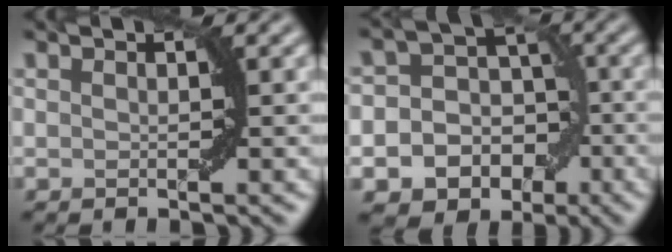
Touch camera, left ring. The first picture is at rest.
{"total": 10.1, "force": [-4.0, 8.7, 3.2], "torque": [-0.039, -0.006, -0.076]}